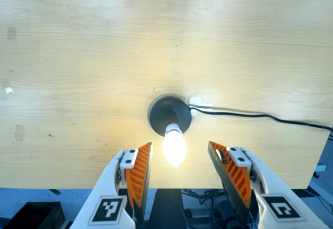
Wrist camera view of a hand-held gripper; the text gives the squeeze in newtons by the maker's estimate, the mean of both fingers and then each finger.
{"total": 0.0}